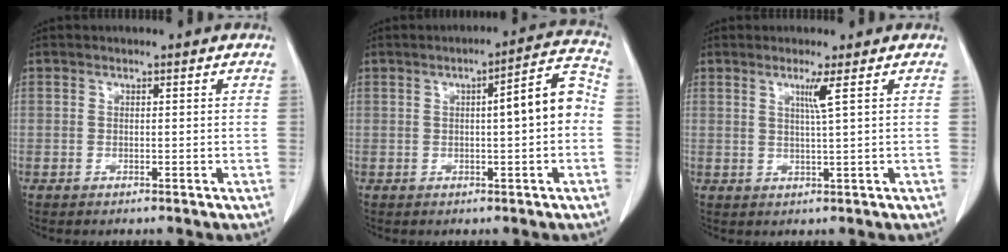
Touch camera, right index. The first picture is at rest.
{"total": 7.1, "force": [-0.1, 1.1, 7.0], "torque": [-0.093, 0.026, -0.005]}
{"total": 2.5, "force": [1.1, -0.9, 2.1], "torque": [-0.041, -0.007, 0.023]}